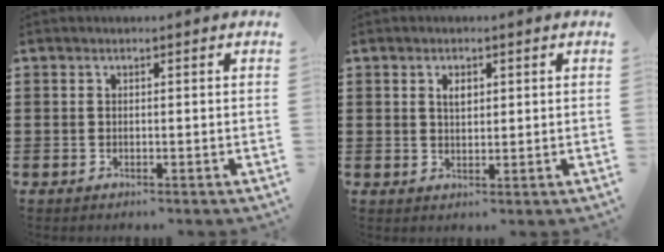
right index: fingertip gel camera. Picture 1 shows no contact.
{"total": 2.1, "force": [0.8, 1.2, 1.5], "torque": [-0.034, 0.005, 0.014]}